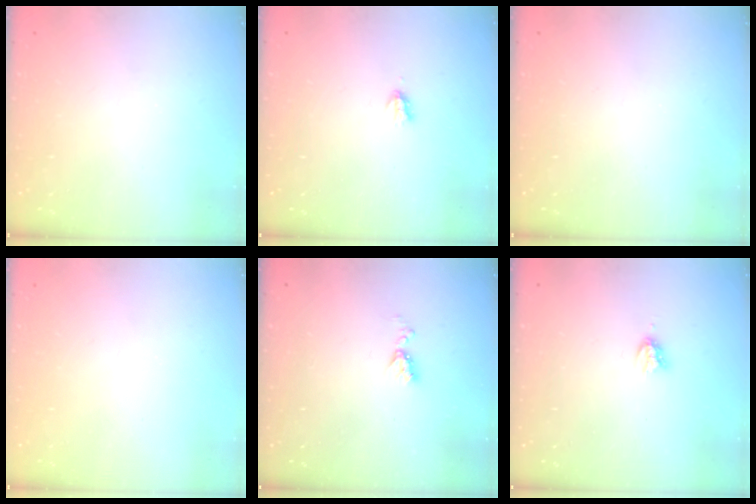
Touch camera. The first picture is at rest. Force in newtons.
{"total": 1.9, "press": 1.8, "slide": 0.4}
{"total": 0.0}
{"total": 0.0}
{"total": 5.9, "press": 5.9, "slide": 0.8}
{"total": 4.0, "press": 4.0, "slide": 0.4}